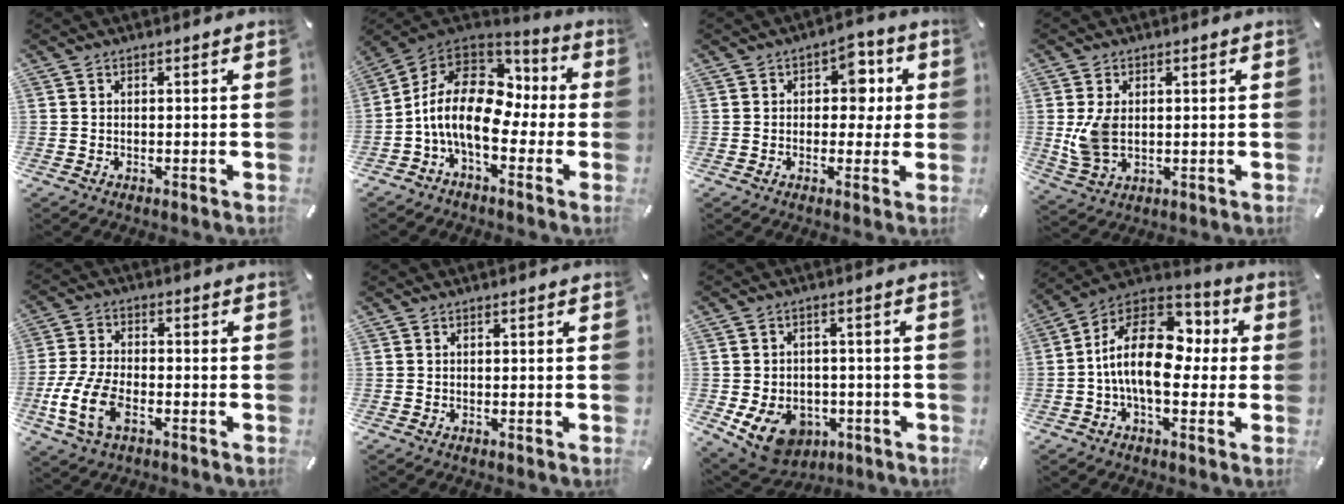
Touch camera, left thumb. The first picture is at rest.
{"total": 16.2, "force": [-2.5, 9.8, 12.6], "torque": [-0.252, 0.013, -0.043]}
{"total": 7.5, "force": [1.0, 5.6, 4.8], "torque": [-0.046, -0.002, 0.007]}
{"total": 7.3, "force": [0.8, 4.9, 5.3], "torque": [-0.111, -0.006, 0.012]}
{"total": 10.5, "force": [-4.3, 6.0, 7.6], "torque": [-0.174, 0.002, -0.080]}
{"total": 0.0}
{"total": 10.4, "force": [-4.2, 7.8, 5.5], "torque": [-0.106, 0.021, -0.072]}
{"total": 18.2, "force": [-0.2, 11.1, 14.5], "torque": [-0.272, 0.005, -0.003]}